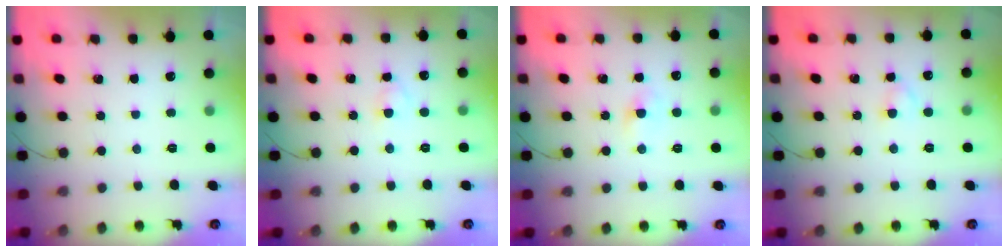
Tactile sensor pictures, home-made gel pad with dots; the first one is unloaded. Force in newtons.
{"total": 2.6, "press": 2.4, "slide": 1.1}
{"total": 2.2, "press": 1.9, "slide": 1.1}
{"total": 2.4, "press": 2.1, "slide": 1.1}